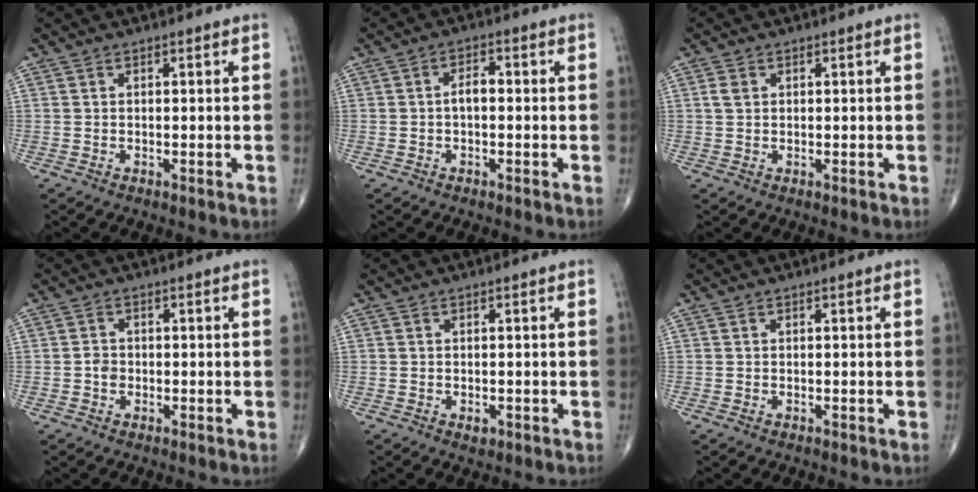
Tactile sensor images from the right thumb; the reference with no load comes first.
{"total": 2.7, "force": [-0.3, 1.5, 2.3], "torque": [-0.034, 0.013, -0.010]}
{"total": 1.8, "force": [0.5, 1.3, 1.1], "torque": [-0.021, 0.004, 0.012]}
{"total": 1.8, "force": [-0.5, 1.5, 0.8], "torque": [-0.005, 0.006, -0.011]}
{"total": 1.2, "force": [-0.4, 0.8, 0.8], "torque": [-0.008, 0.000, -0.004]}
{"total": 0.0}